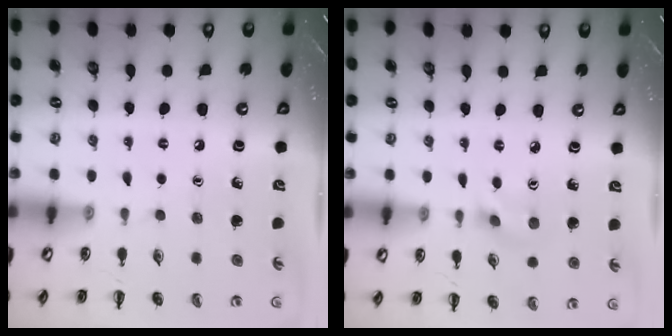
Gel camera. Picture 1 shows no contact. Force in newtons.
{"total": 2.3, "press": 2.1, "slide": 0.9}